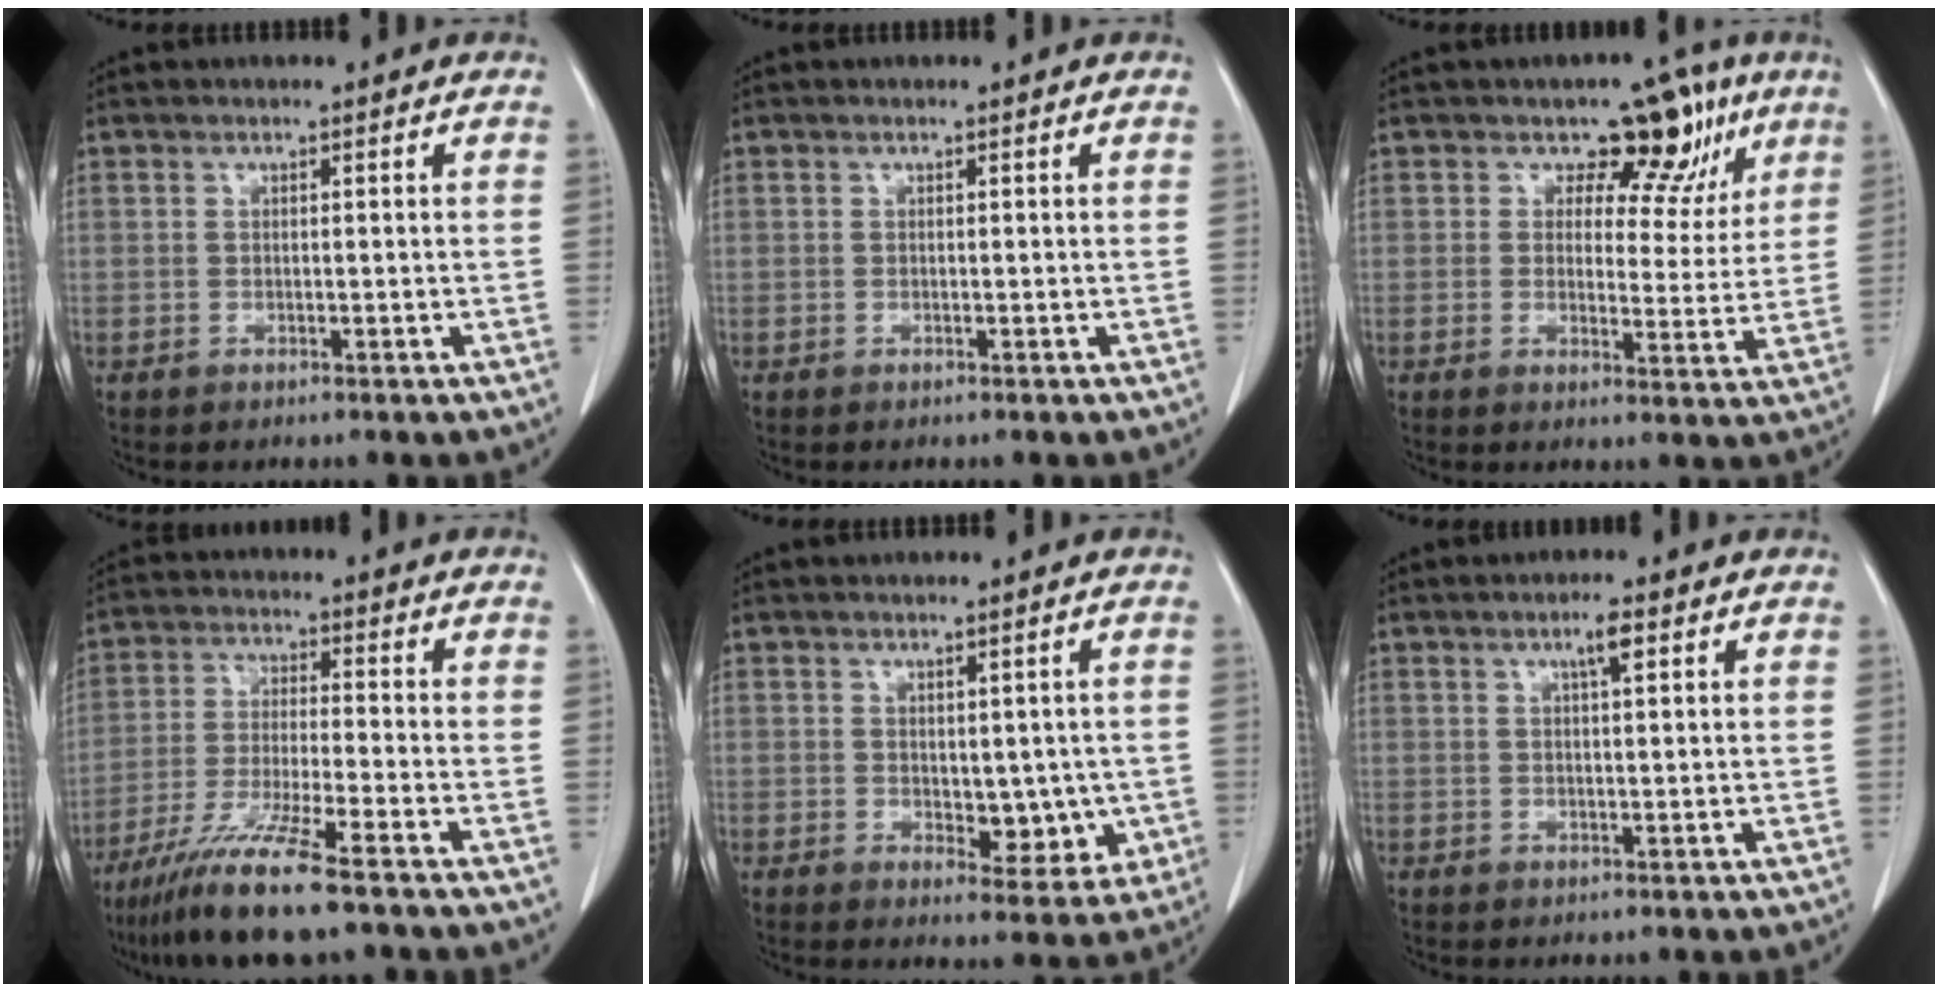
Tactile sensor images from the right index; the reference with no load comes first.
{"total": 0.0}
{"total": 8.3, "force": [5.1, 5.3, 3.9], "torque": [-0.023, 0.003, 0.058]}
{"total": 11.5, "force": [-8.2, -0.2, 8.1], "torque": [-0.158, -0.035, -0.148]}
{"total": 6.4, "force": [-0.3, 3.5, 5.3], "torque": [-0.050, -0.005, 0.008]}
{"total": 2.8, "force": [1.4, 0.3, 2.4], "torque": [-0.043, 0.002, 0.023]}